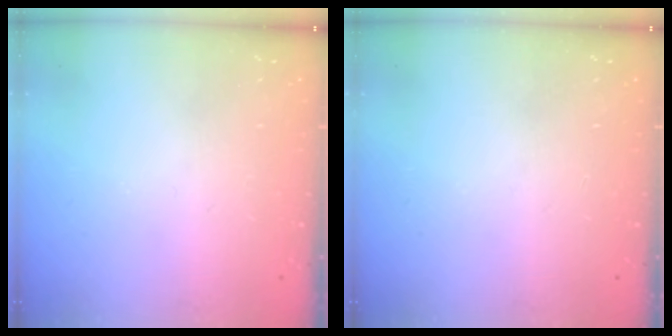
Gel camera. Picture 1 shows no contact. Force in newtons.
{"total": 0.0}